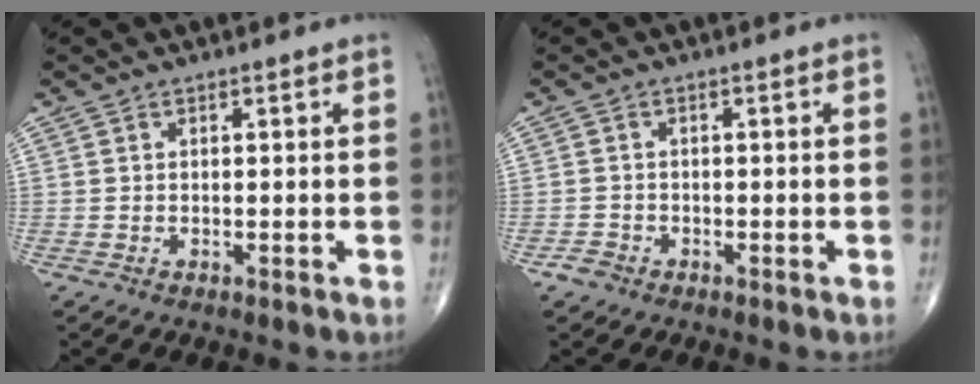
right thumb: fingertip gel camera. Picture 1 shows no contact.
{"total": 1.9, "force": [-1.2, 1.3, 0.4], "torque": [-0.007, 0.007, -0.025]}